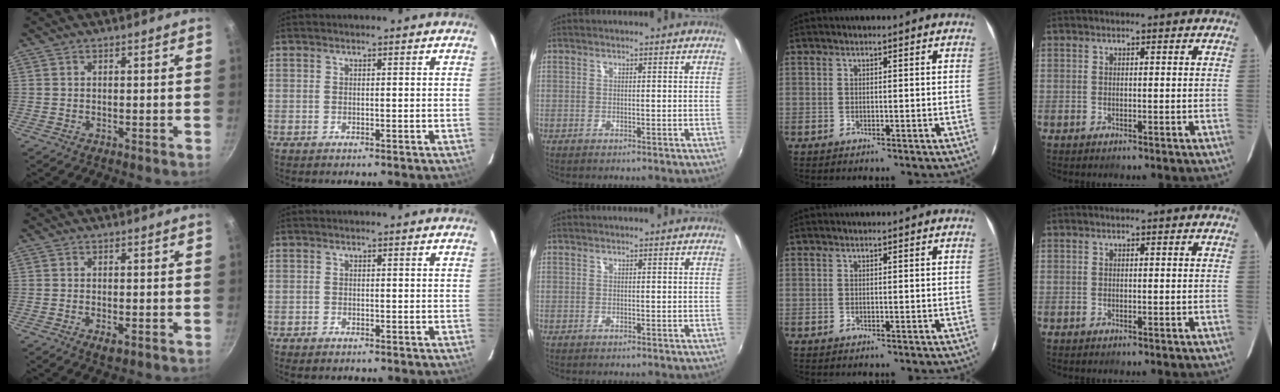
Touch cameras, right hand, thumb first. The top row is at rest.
{"thumb": {"total": 2.4, "force": [-1.0, 1.0, 1.9], "torque": [-0.034, -0.005, -0.016]}, "index": {"total": 1.1, "force": [-0.9, 0.5, 0.3], "torque": [-0.012, -0.002, -0.017]}}